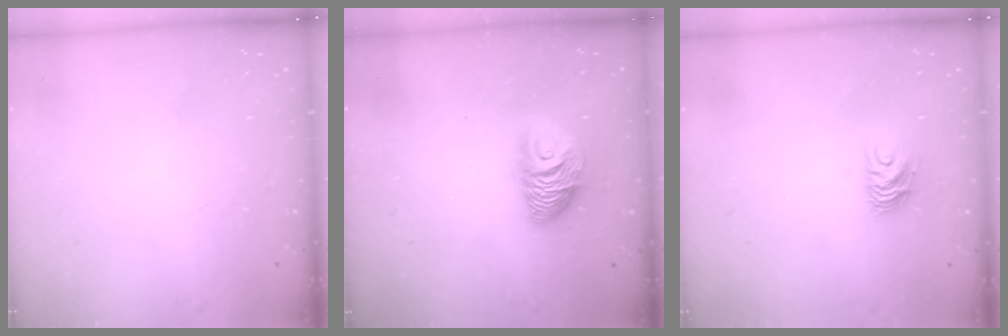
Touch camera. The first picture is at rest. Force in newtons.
{"total": 9.0, "press": 9.0, "slide": 0.5}
{"total": 6.7, "press": 6.6, "slide": 0.6}